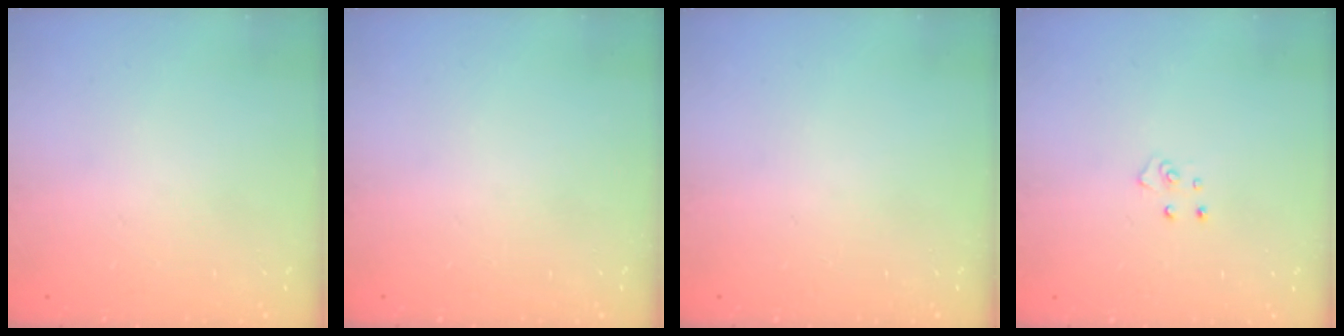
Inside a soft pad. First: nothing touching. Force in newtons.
{"total": 0.0}
{"total": 0.0}
{"total": 3.9, "press": 3.8, "slide": 0.4}